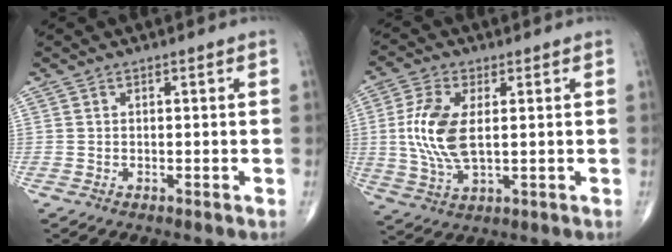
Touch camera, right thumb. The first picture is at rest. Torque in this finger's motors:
{"motor_torque": [-0.34, 0.96, 1.15, 0.29, 0.12]}